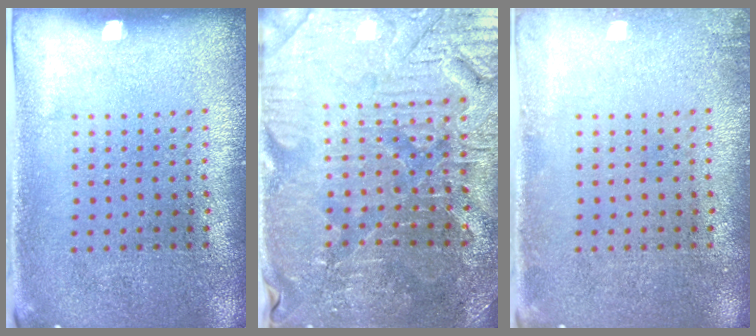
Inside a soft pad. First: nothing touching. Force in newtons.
{"total": 3.8, "press": 3.7, "slide": 0.5}
{"total": 1.1, "press": 1.1, "slide": 0.2}